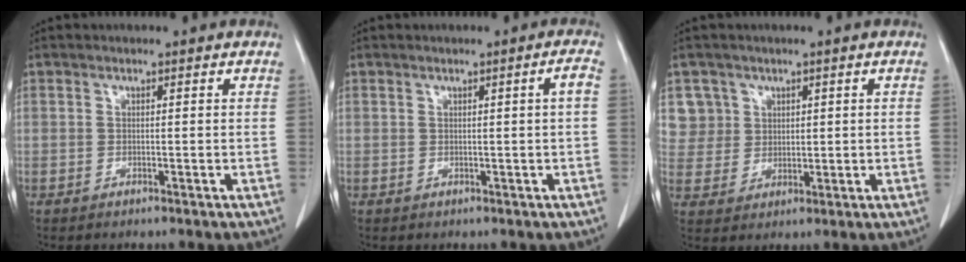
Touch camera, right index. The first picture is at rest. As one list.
[{"total": 1.6, "force": [0.1, -0.3, 1.6], "torque": [-0.023, 0.002, 0.003]}, {"total": 5.5, "force": [2.5, 4.9, -0.5], "torque": [0.023, 0.008, 0.054]}]